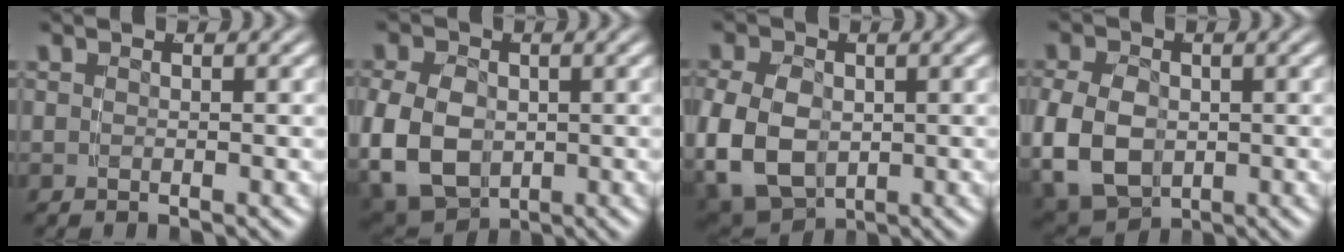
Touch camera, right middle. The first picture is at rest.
{"total": 9.2, "force": [-0.8, 7.7, 5.0], "torque": [-0.122, -0.039, 0.003]}
{"total": 9.2, "force": [-0.9, 7.7, 5.0], "torque": [-0.126, -0.039, 0.004]}
{"total": 8.3, "force": [-0.6, 6.9, 4.6], "torque": [-0.113, -0.035, 0.006]}